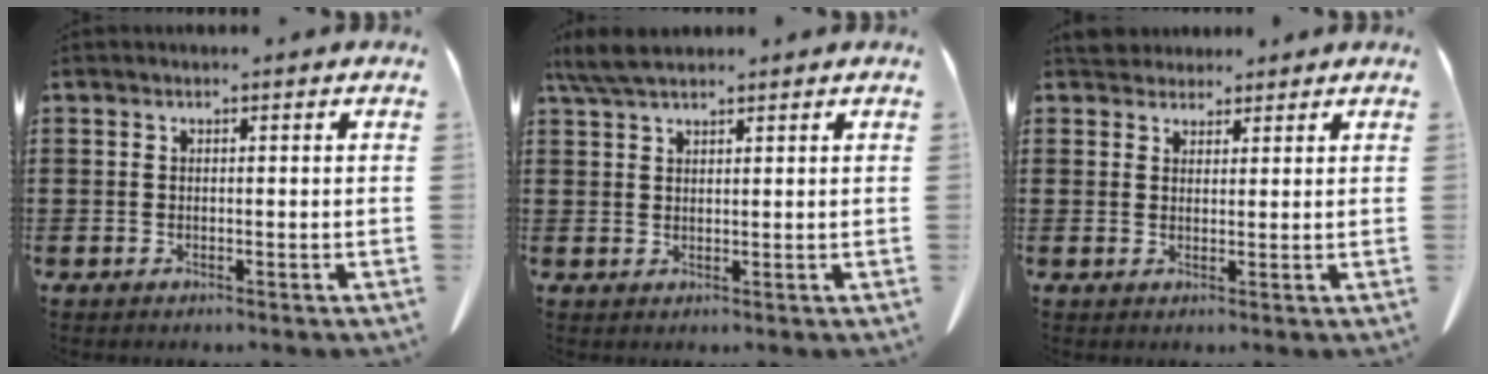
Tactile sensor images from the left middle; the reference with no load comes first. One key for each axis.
{"total": 4.2, "fx": 3.3, "fy": 0.8, "fz": 2.5, "tx": -0.058, "ty": -0.001, "tz": 0.065}
{"total": 2.6, "fx": 2.2, "fy": 1.2, "fz": 0.4, "tx": -0.007, "ty": -0.001, "tz": 0.043}